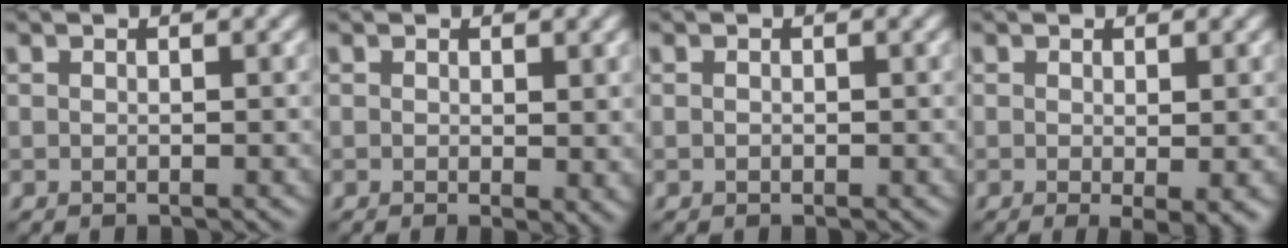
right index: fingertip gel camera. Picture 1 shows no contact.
{"total": 1.8, "force": [0.2, 0.4, 1.7], "torque": [-0.019, -0.010, 0.005]}
{"total": 0.0}
{"total": 2.3, "force": [-0.3, 0.3, 2.3], "torque": [-0.033, -0.012, -0.003]}